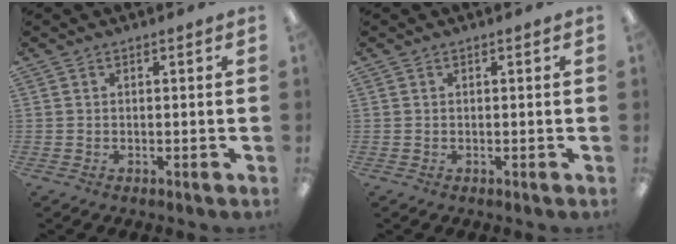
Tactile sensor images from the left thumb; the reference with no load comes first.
{"total": 0.0}